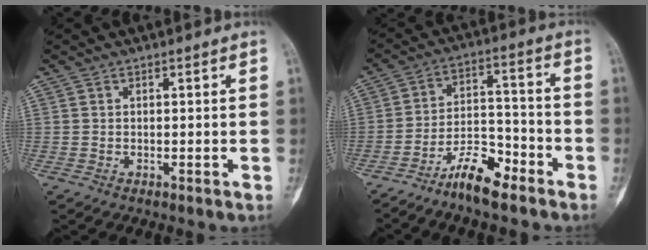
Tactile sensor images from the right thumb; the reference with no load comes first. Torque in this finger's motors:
{"motor_torque": [-0.14, -0.25, -0.32, -0.34, 0.08]}